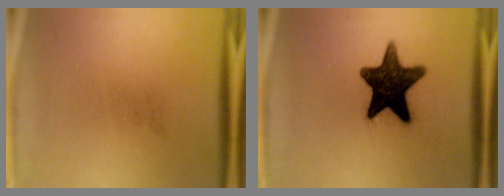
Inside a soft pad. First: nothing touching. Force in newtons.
{"total": 14.4}